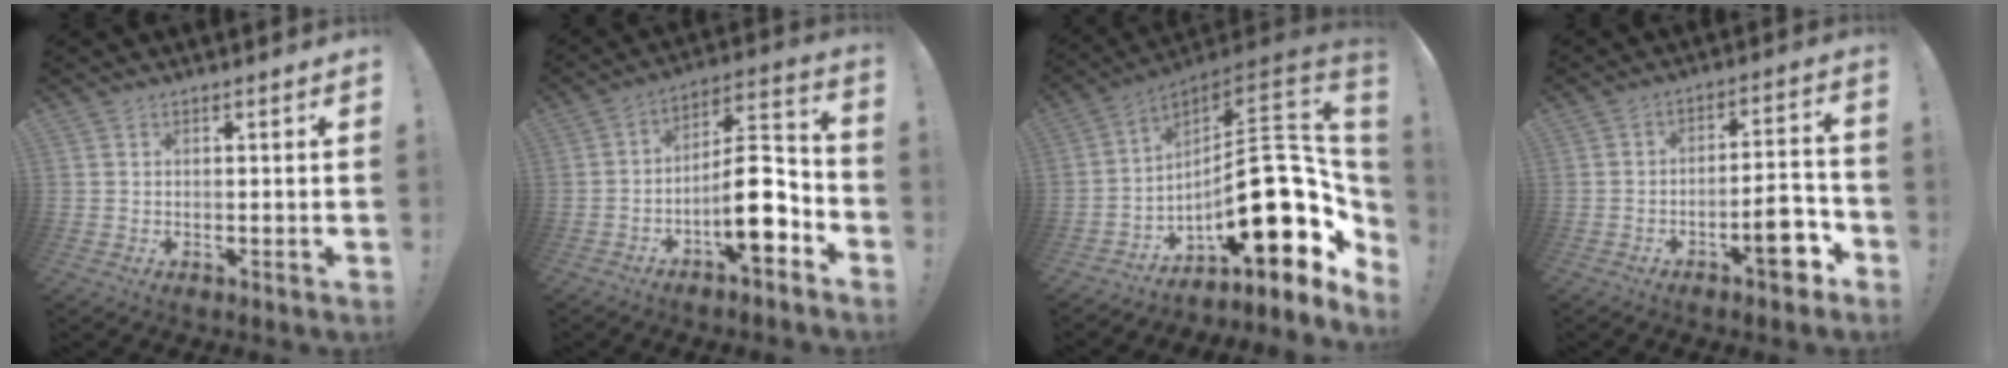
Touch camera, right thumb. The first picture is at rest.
{"total": 14.5, "force": [-5.3, 5.1, 12.5], "torque": [-0.189, 0.031, -0.081]}
{"total": 27.2, "force": [-4.3, 11.6, 24.3], "torque": [-0.354, 0.011, -0.060]}
{"total": 11.4, "force": [-5.6, 3.7, 9.2], "torque": [-0.109, 0.028, -0.091]}